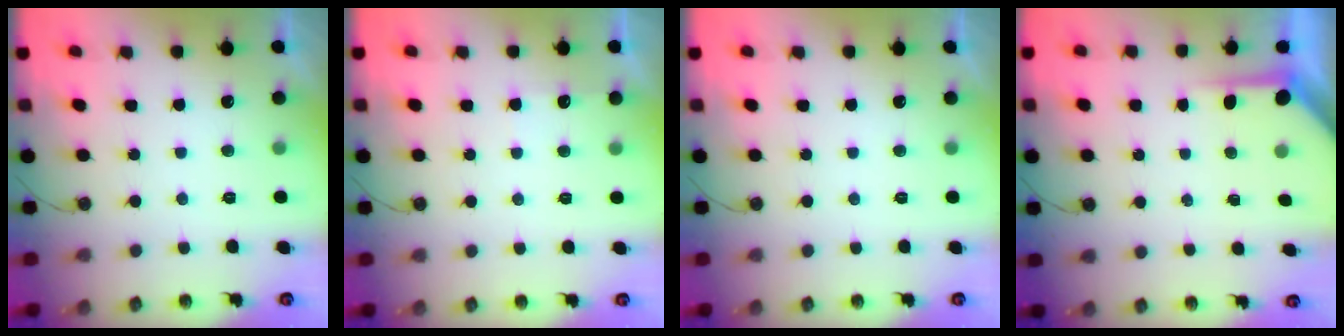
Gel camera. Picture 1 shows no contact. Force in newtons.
{"total": 4.4, "press": 4.4, "slide": 0.6}
{"total": 0.0}
{"total": 4.0, "press": 3.9, "slide": 0.3}